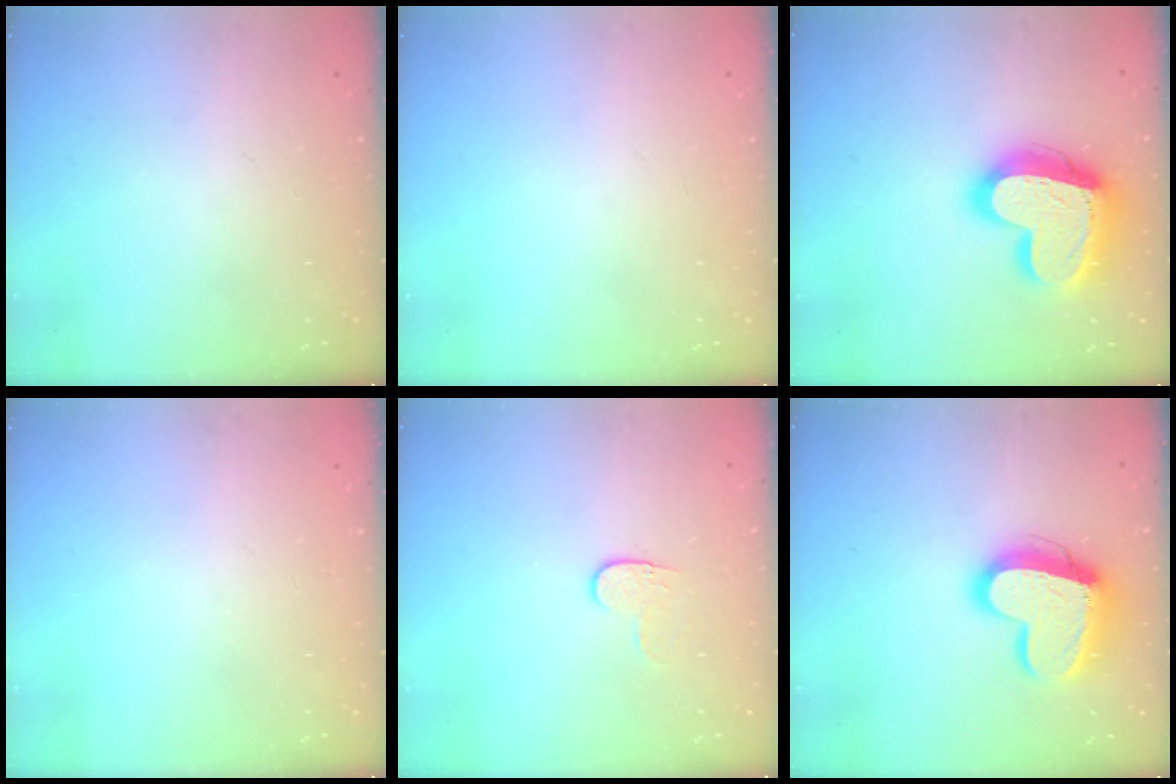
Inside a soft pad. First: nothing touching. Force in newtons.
{"total": 0.0}
{"total": 22.7, "press": 22.6, "slide": 1.9}
{"total": 0.0}
{"total": 4.2, "press": 4.2, "slide": 0.5}
{"total": 16.7, "press": 16.6, "slide": 1.4}